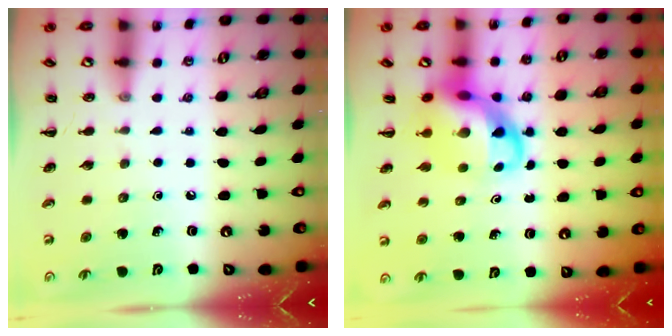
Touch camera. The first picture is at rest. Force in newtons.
{"total": 9.2, "press": 8.9, "slide": 2.5}